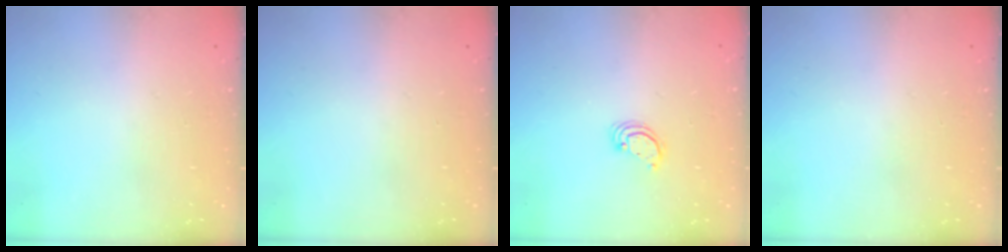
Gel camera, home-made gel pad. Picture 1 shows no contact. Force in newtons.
{"total": 0.0}
{"total": 2.8, "press": 2.8, "slide": 0.2}
{"total": 0.0}